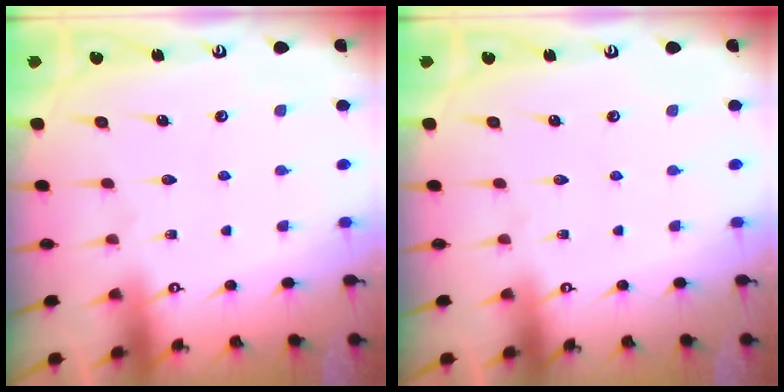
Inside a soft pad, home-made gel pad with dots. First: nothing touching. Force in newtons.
{"total": 0.0}